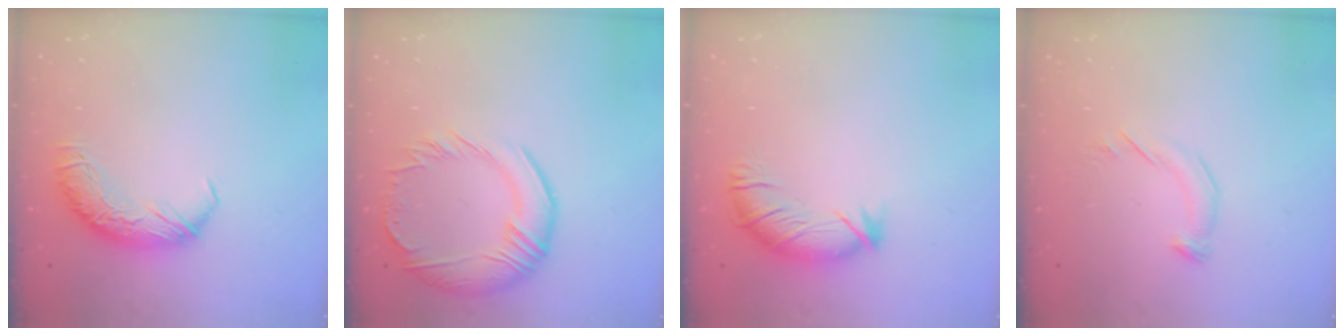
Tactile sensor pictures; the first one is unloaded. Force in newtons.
{"total": 6.5, "press": 5.3, "slide": 3.7}
{"total": 2.9, "press": 2.0, "slide": 2.2}
{"total": 4.4, "press": 4.3, "slide": 0.7}